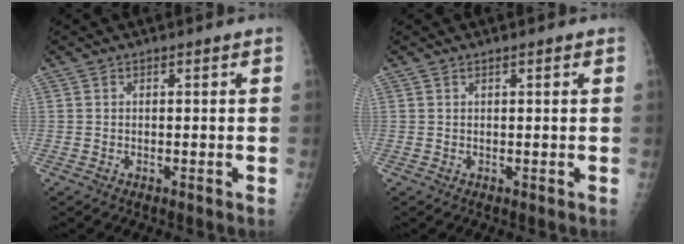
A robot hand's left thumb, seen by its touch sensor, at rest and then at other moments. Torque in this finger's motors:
{"motor_torque": [-0.15, -0.12, -0.10, -0.01, -0.04]}